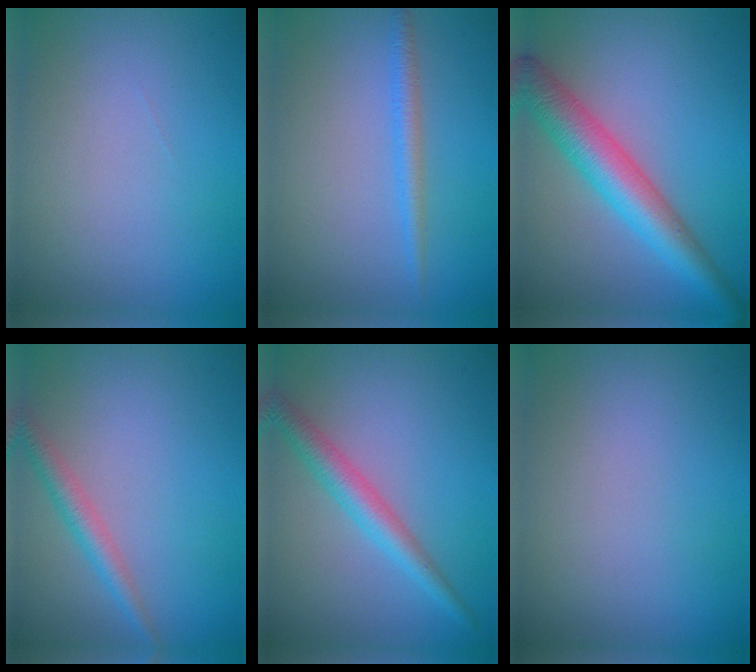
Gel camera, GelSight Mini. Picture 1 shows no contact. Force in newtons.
{"total": 1.7, "press": 1.7, "slide": 0.1}
{"total": 6.1, "press": 6.1, "slide": 0.2}
{"total": 2.4, "press": 2.4, "slide": 0.1}
{"total": 3.2, "press": 3.2, "slide": 0.1}
{"total": 0.0}